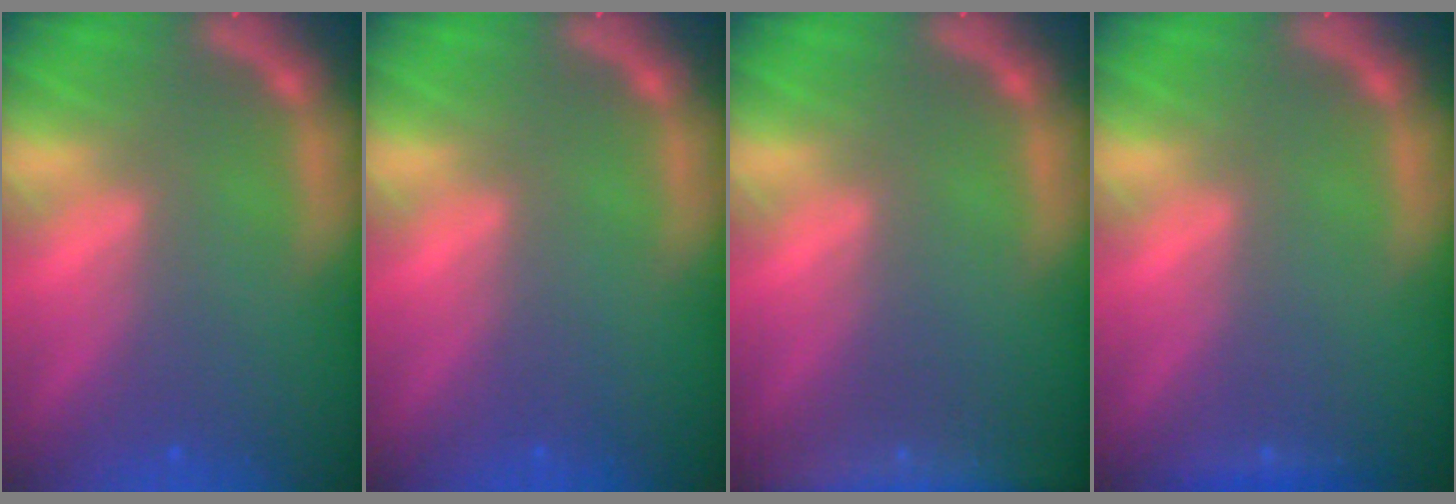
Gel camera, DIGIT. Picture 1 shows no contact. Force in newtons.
{"total": 0.0}
{"total": 8.5}
{"total": 0.9}